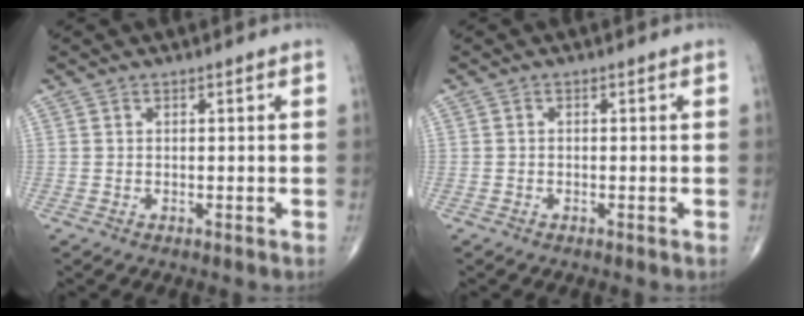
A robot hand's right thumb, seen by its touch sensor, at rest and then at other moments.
{"total": 0.0}